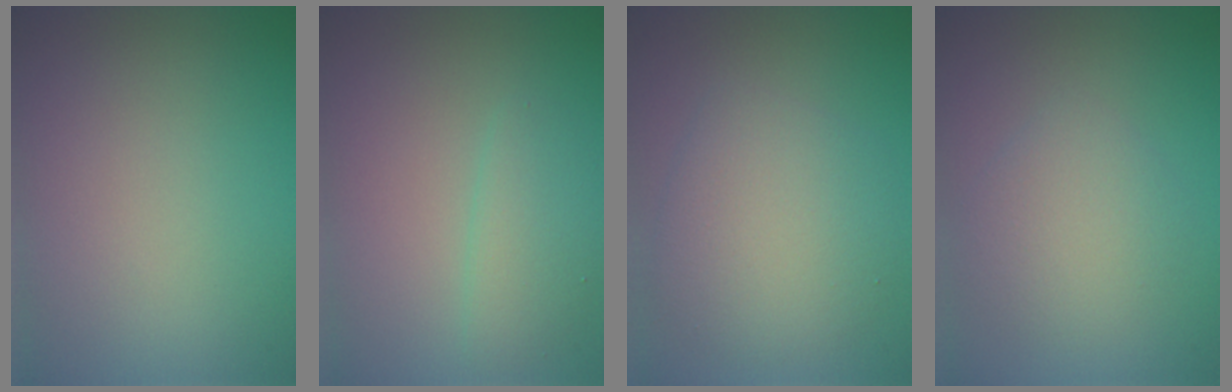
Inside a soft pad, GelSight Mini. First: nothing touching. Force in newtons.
{"total": 2.4, "press": 2.4, "slide": 0.1}
{"total": 5.2, "press": 5.2, "slide": 0.1}
{"total": 3.0, "press": 3.0, "slide": 0.1}